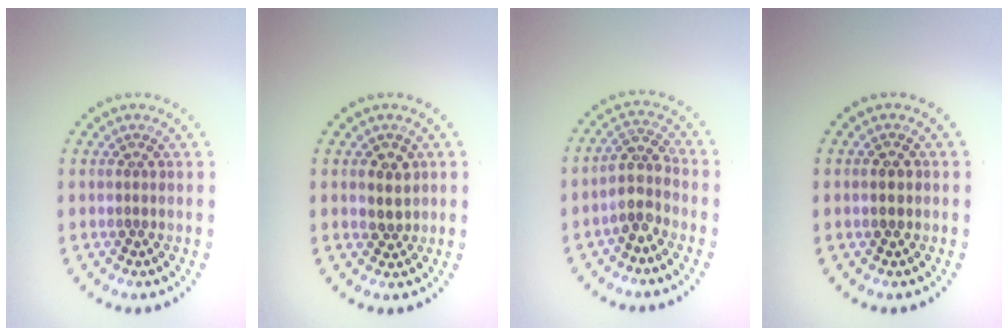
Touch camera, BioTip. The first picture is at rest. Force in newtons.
{"total": 2.0, "press": 2.0, "slide": 0.6}
{"total": 3.1, "press": 2.5, "slide": 1.8}
{"total": 1.7, "press": 1.7, "slide": 0.2}